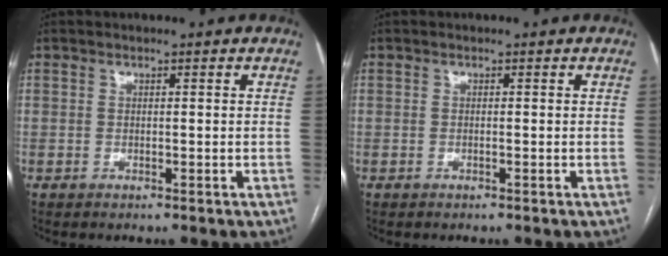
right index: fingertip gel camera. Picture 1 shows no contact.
{"total": 0.0}